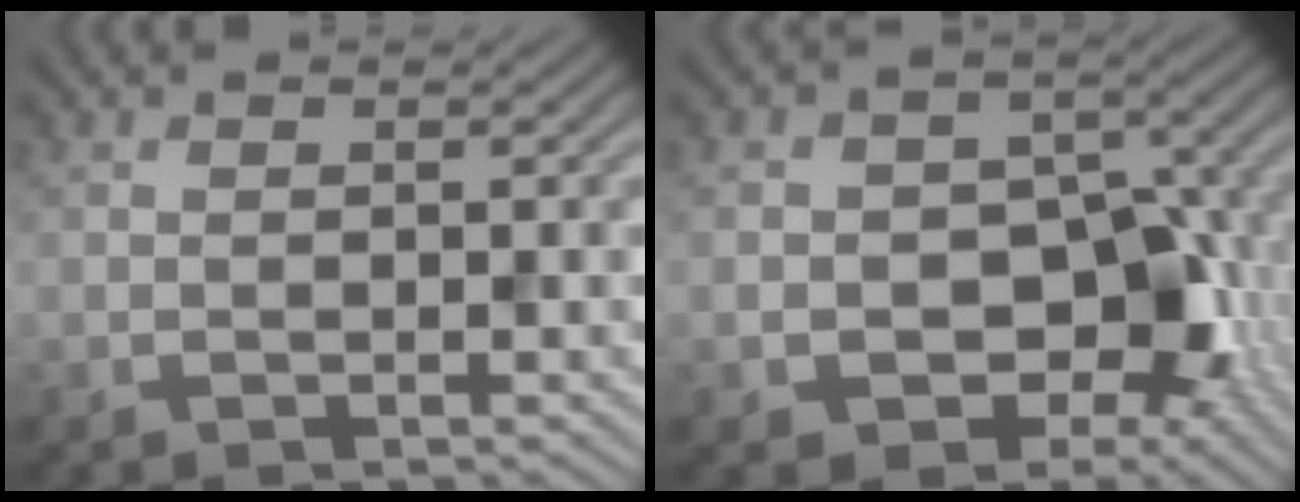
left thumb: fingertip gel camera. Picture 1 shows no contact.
{"total": 10.4, "force": [-3.1, 7.4, 6.6], "torque": [-0.093, -0.015, -0.055]}